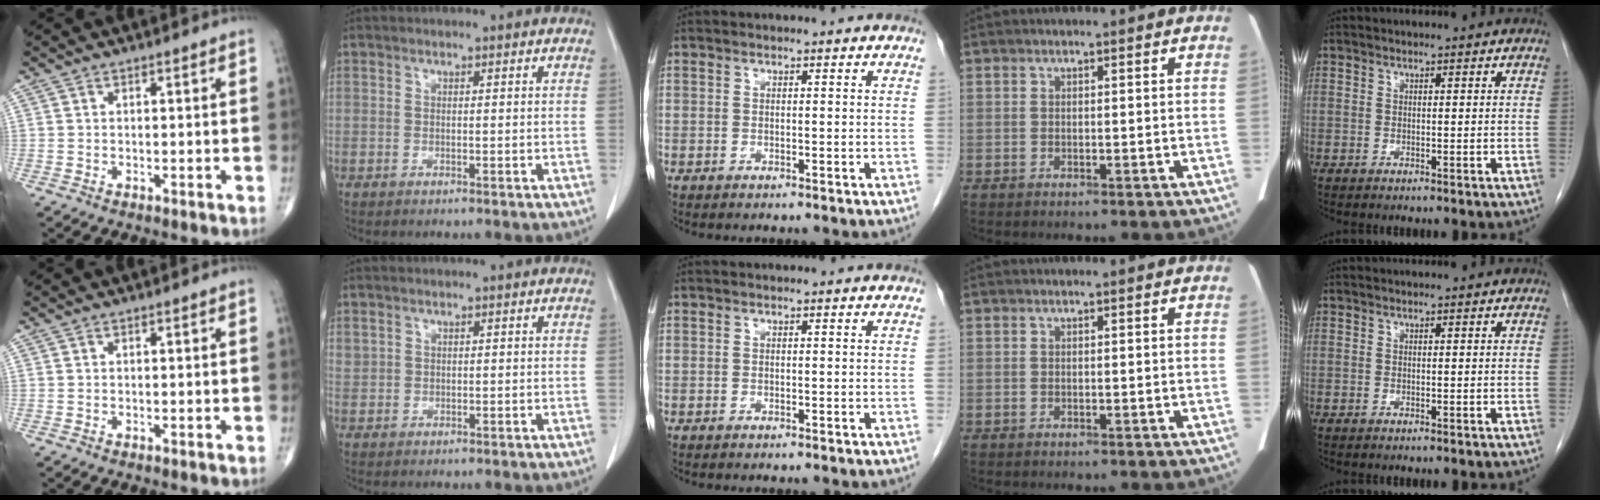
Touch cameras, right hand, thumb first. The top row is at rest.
{"index": {"total": 1.2, "force": [0.8, 0.9, 0.1], "torque": [0.007, 0.006, 0.014]}}